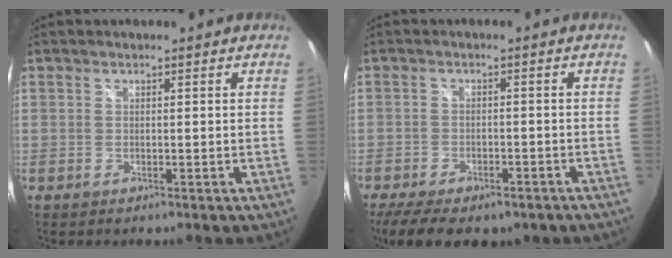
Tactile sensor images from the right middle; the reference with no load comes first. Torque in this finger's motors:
{"motor_torque": [1.08, -1.06, 0.20, 0.08]}